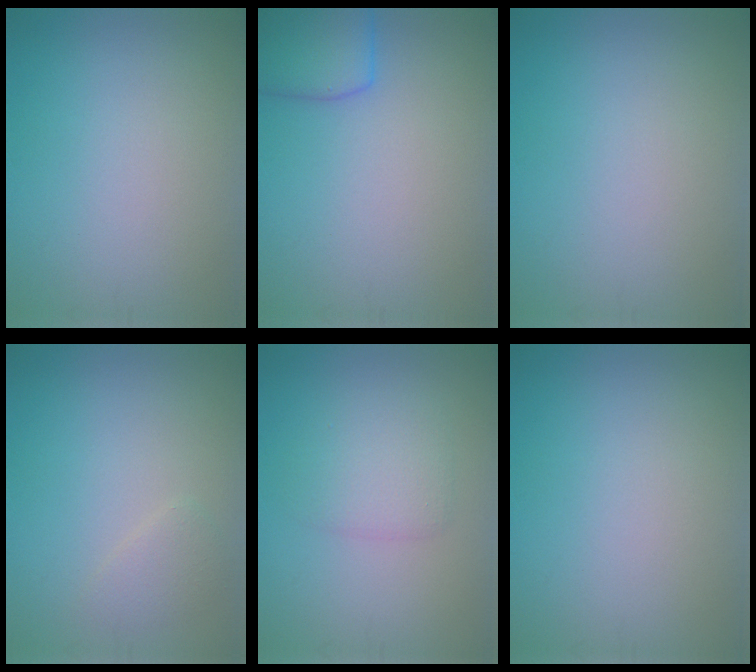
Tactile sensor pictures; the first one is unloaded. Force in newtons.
{"total": 3.9, "press": 3.8, "slide": 0.3}
{"total": 0.0}
{"total": 1.3, "press": 1.3, "slide": 0.1}
{"total": 2.5, "press": 2.5, "slide": 0.3}
{"total": 0.0}